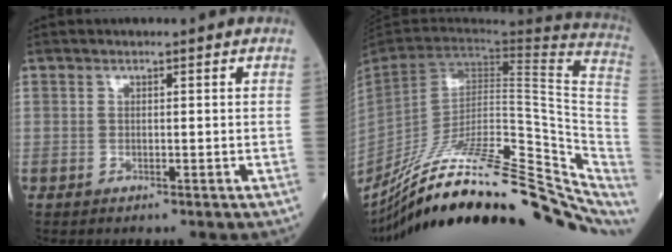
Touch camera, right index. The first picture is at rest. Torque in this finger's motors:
{"motor_torque": [0.67, -1.47, 1.05, 0.21]}